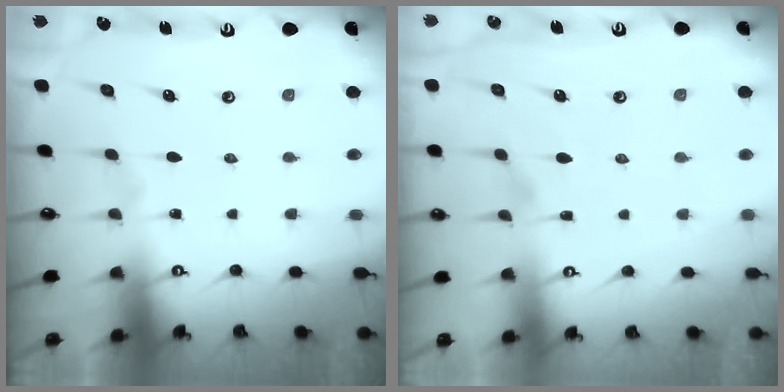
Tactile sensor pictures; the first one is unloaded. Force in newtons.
{"total": 2.7, "press": 2.5, "slide": 1.0}